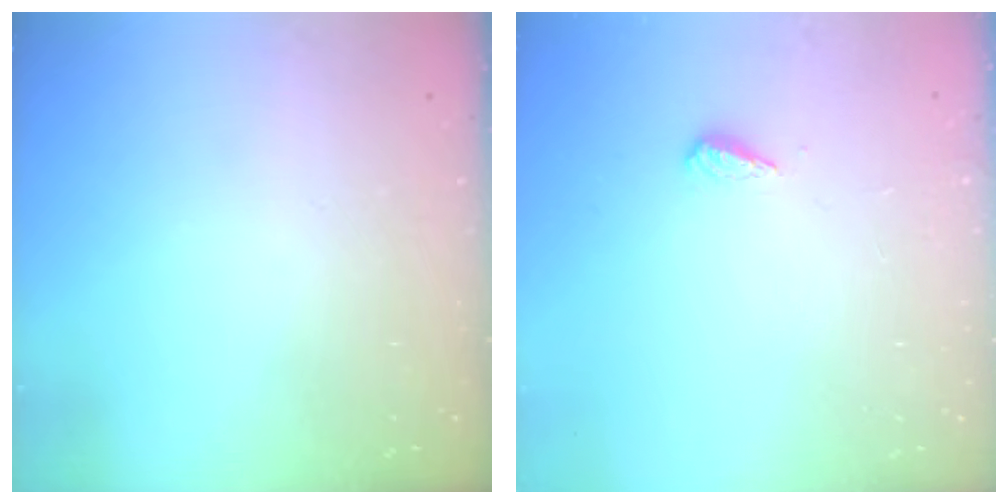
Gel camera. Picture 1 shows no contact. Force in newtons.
{"total": 2.7, "press": 2.6, "slide": 0.4}